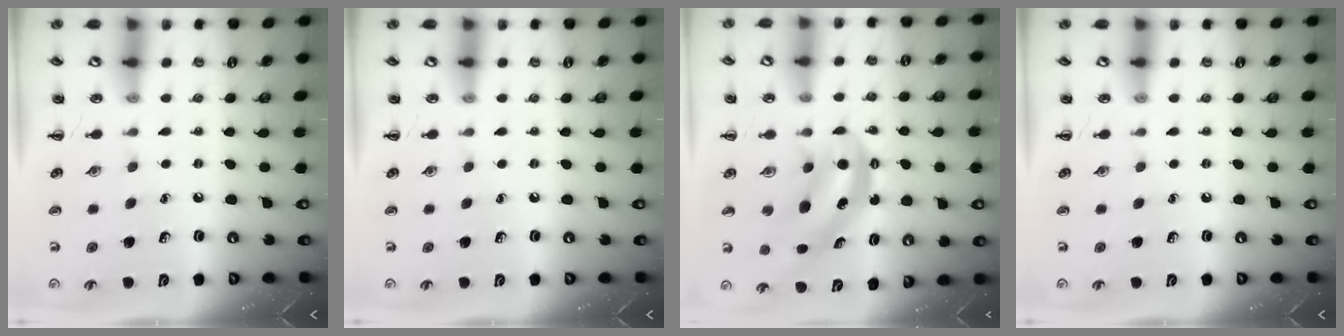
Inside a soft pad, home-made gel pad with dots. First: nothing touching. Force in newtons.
{"total": 0.0}
{"total": 6.3, "press": 6.2, "slide": 0.6}
{"total": 0.0}